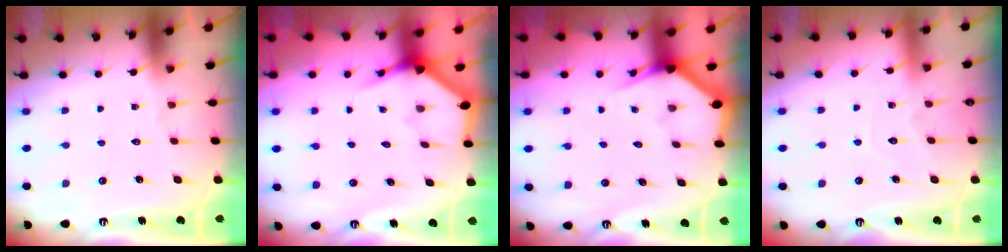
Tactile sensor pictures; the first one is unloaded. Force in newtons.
{"total": 3.6, "press": 3.6, "slide": 0.2}
{"total": 2.8, "press": 2.8, "slide": 0.1}
{"total": 4.9, "press": 4.8, "slide": 0.4}